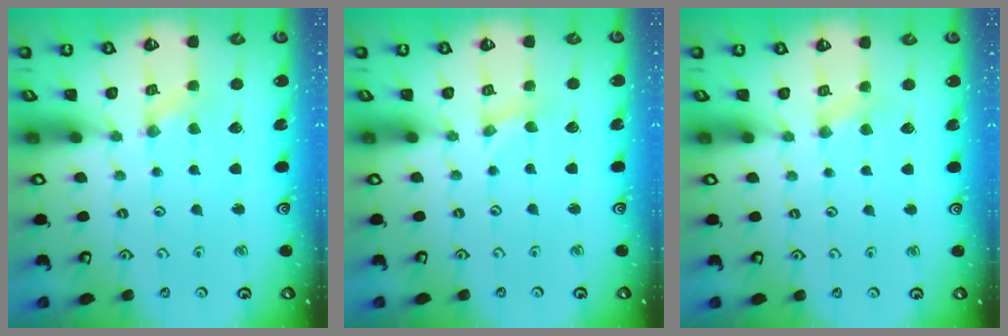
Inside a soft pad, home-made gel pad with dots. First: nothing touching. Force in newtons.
{"total": 0.0}
{"total": 1.8, "press": 1.8, "slide": 0.3}